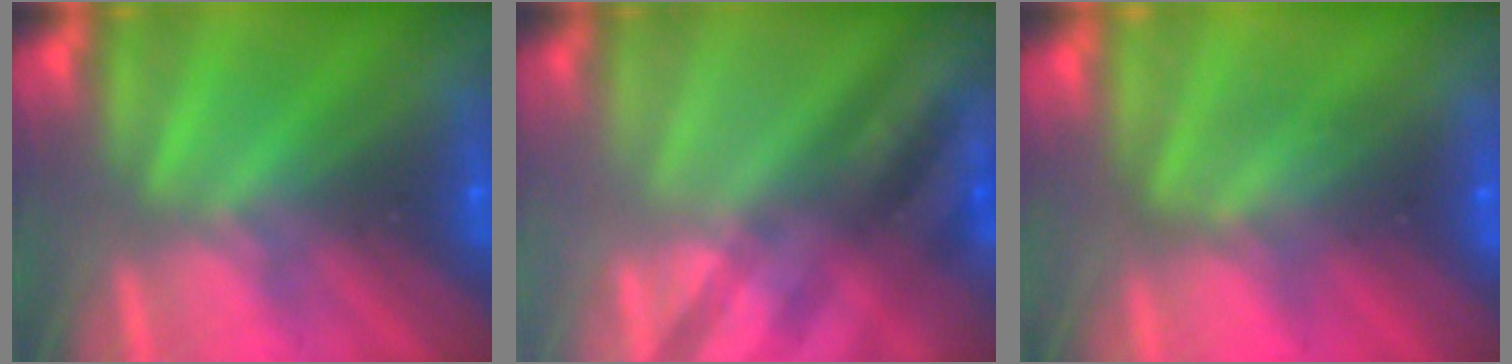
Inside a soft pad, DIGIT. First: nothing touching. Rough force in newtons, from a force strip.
{"total": 2.9}
{"total": 2.5}